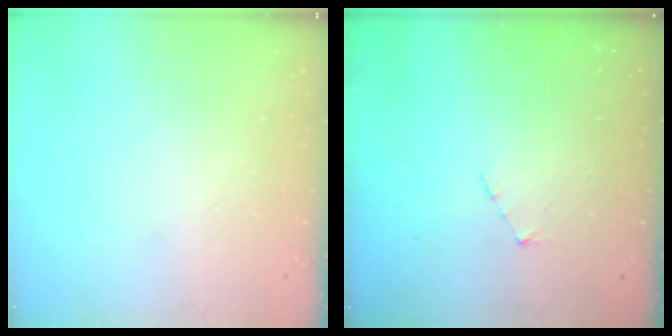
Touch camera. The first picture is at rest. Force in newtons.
{"total": 3.0, "press": 3.0, "slide": 0.3}